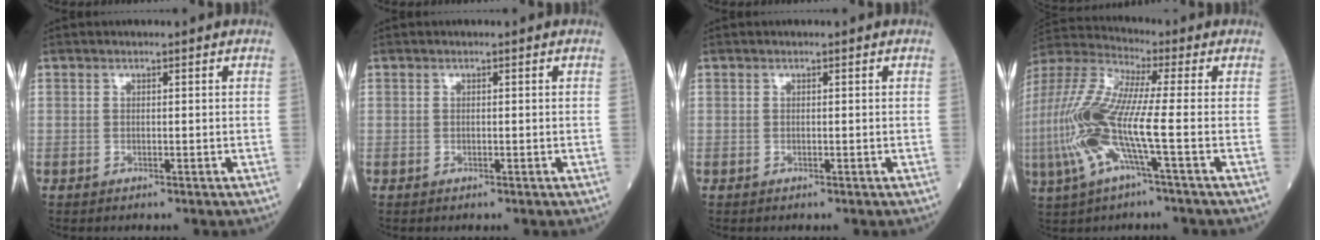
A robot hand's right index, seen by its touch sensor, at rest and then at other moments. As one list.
[{"total": 0.0}, {"total": 0.0}, {"total": 15.0, "force": [-3.3, 1.3, 14.6], "torque": [-0.332, -0.002, -0.075]}]